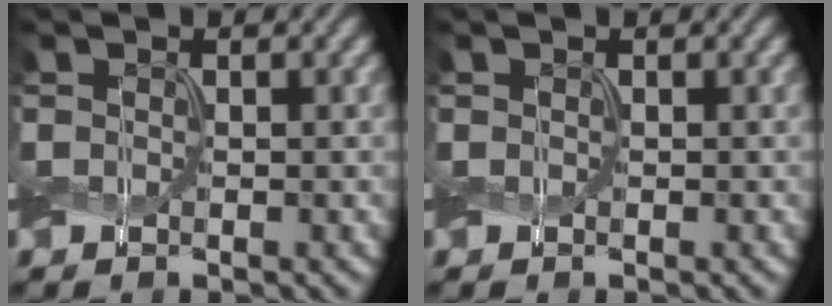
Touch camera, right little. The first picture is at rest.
{"total": 0.0}